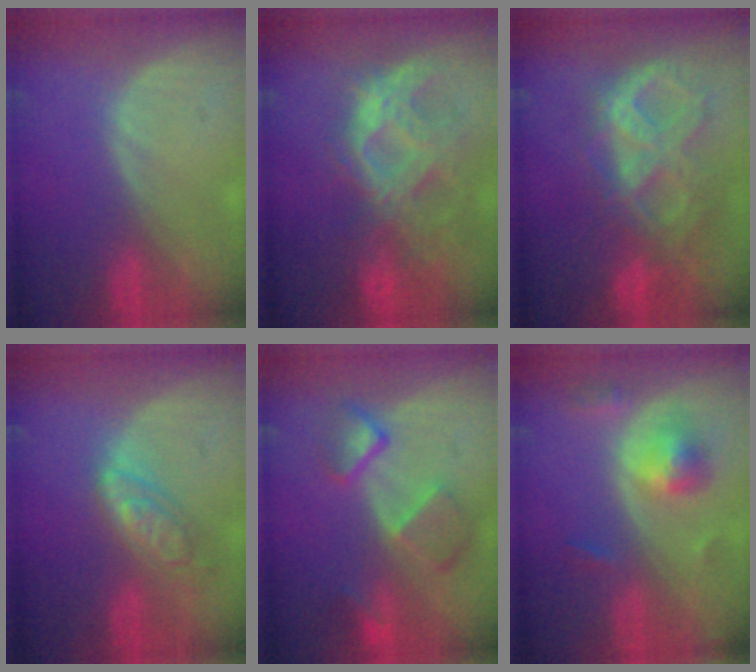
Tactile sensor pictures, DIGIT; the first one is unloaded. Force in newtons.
{"total": 10.5, "press": 9.2, "slide": 5.0}
{"total": 10.6, "press": 8.9, "slide": 5.7}
{"total": 6.3, "press": 5.6, "slide": 2.9}
{"total": 7.6, "press": 6.7, "slide": 3.5}
{"total": 5.6, "press": 5.3, "slide": 1.8}